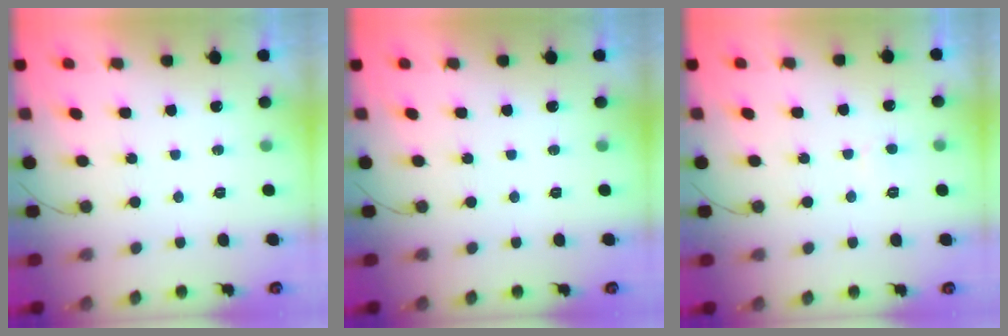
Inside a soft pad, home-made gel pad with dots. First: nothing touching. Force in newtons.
{"total": 0.0}
{"total": 3.2, "press": 3.2, "slide": 0.3}